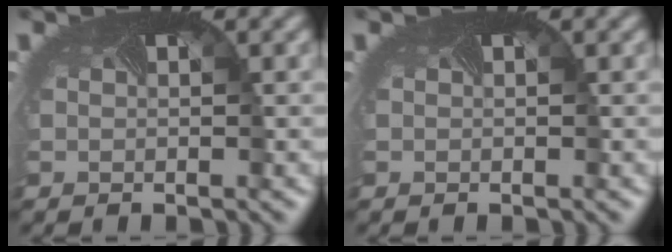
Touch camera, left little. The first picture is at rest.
{"total": 0.0}